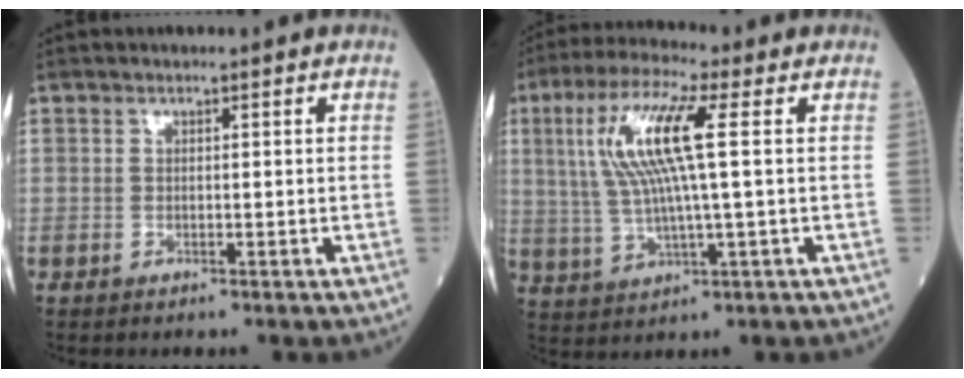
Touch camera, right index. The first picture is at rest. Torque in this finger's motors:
{"motor_torque": [1.67, 0.47, 0.74, 0.21]}